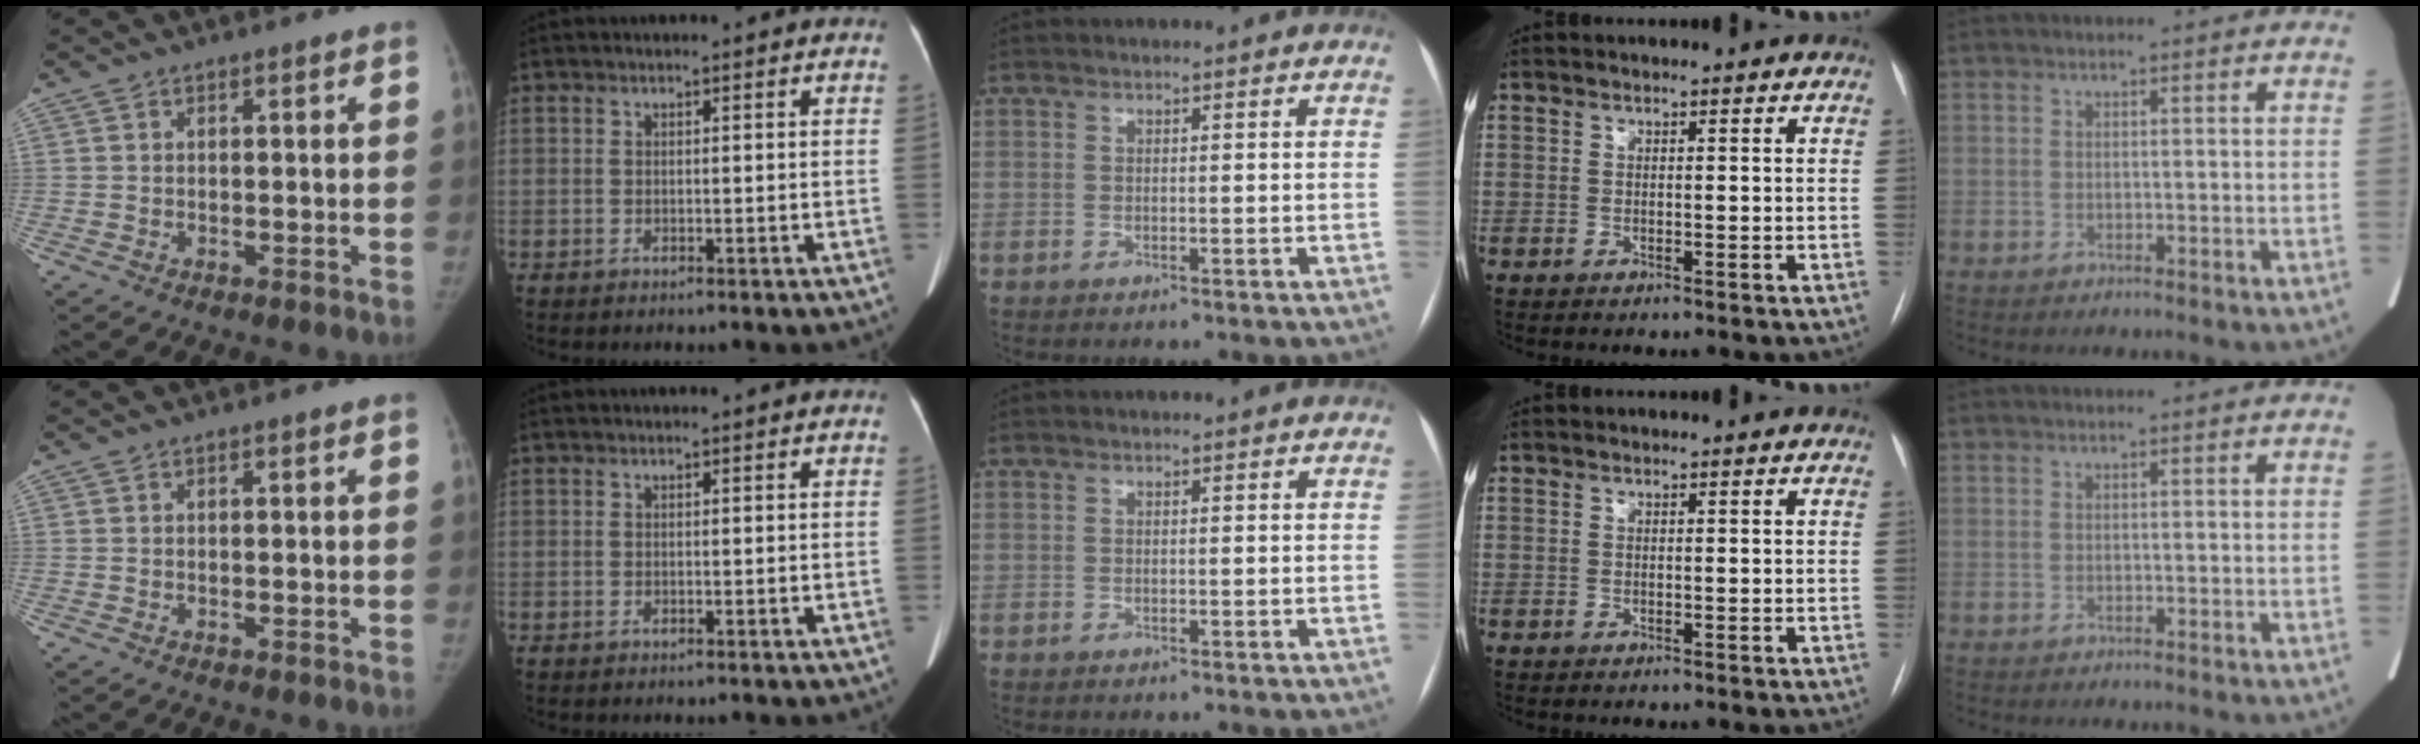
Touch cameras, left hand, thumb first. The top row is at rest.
{}